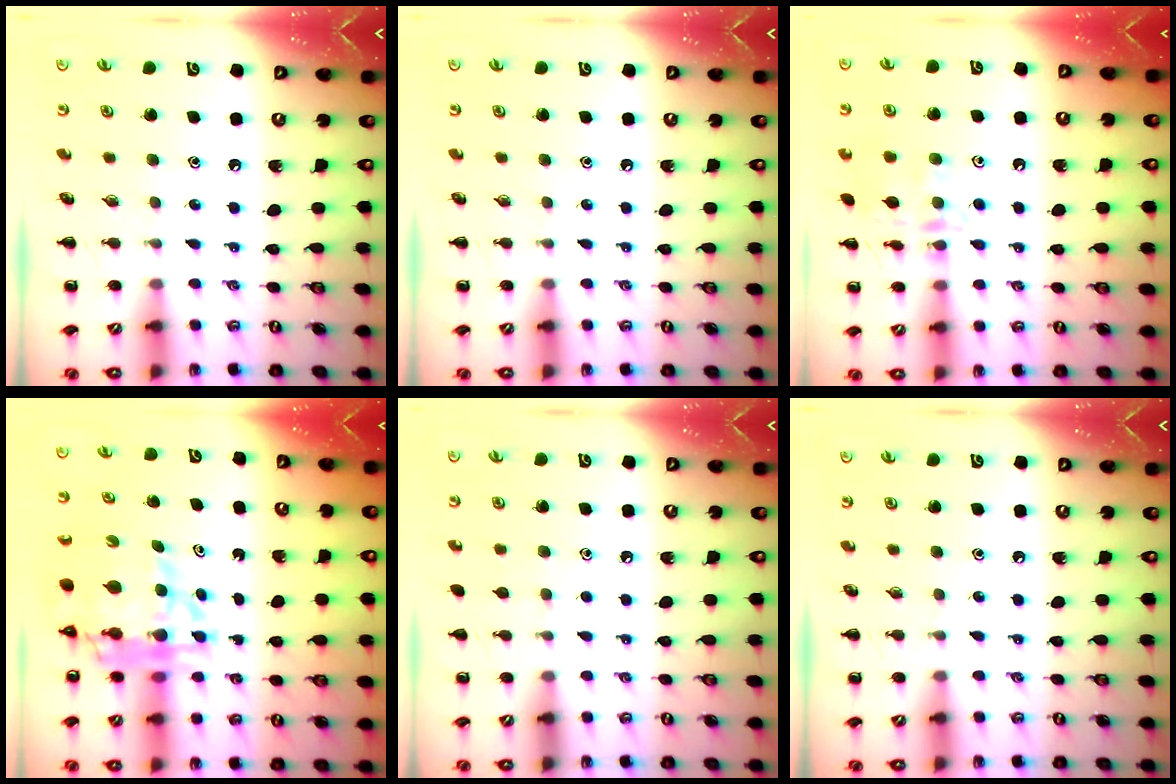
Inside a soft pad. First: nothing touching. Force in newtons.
{"total": 0.0}
{"total": 13.2, "press": 13.1, "slide": 0.7}
{"total": 11.4, "press": 10.9, "slide": 3.4}
{"total": 3.1, "press": 2.9, "slide": 1.2}
{"total": 0.0}